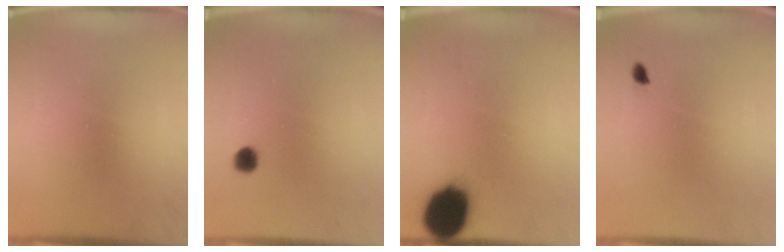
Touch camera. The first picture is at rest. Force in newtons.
{"total": 2.2}
{"total": 9.5}
{"total": 0.9}